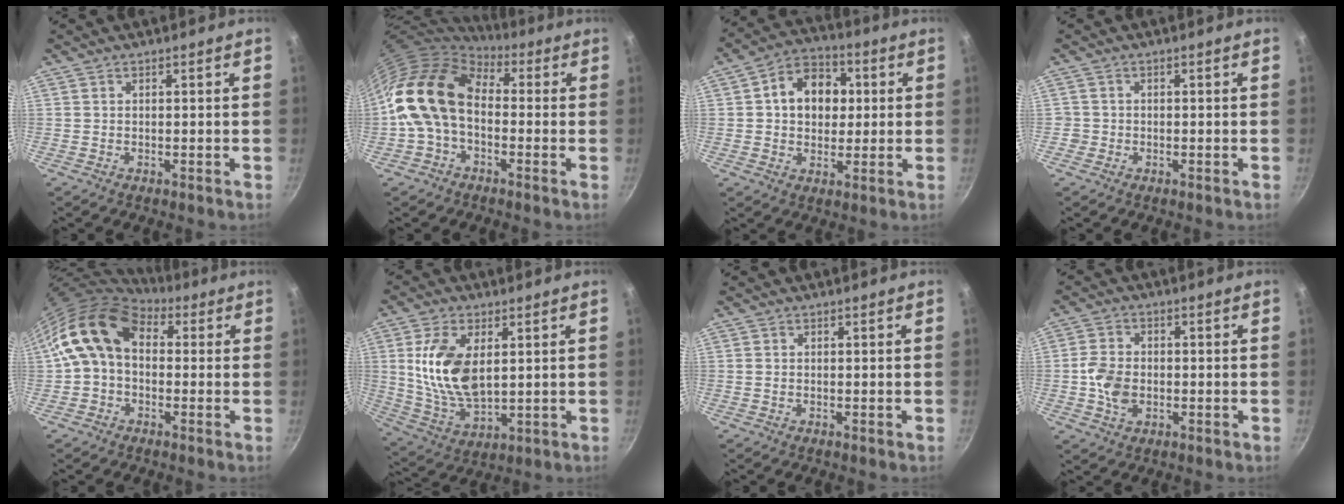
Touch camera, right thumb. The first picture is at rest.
{"total": 14.2, "force": [-0.2, 9.9, 10.3], "torque": [-0.161, 0.032, -0.021]}
{"total": 11.8, "force": [2.0, 9.1, 7.2], "torque": [-0.075, 0.012, 0.017]}
{"total": 1.6, "force": [-0.5, 1.4, 0.2], "torque": [0.002, 0.007, -0.009]}
{"total": 11.9, "force": [1.9, 8.6, 8.0], "torque": [-0.116, 0.020, 0.015]}
{"total": 14.1, "force": [3.0, 7.9, 11.3], "torque": [-0.209, -0.020, 0.067]}
{"total": 0.0}
{"total": 6.7, "force": [-0.9, 4.8, 4.6], "torque": [-0.084, 0.010, -0.021]}